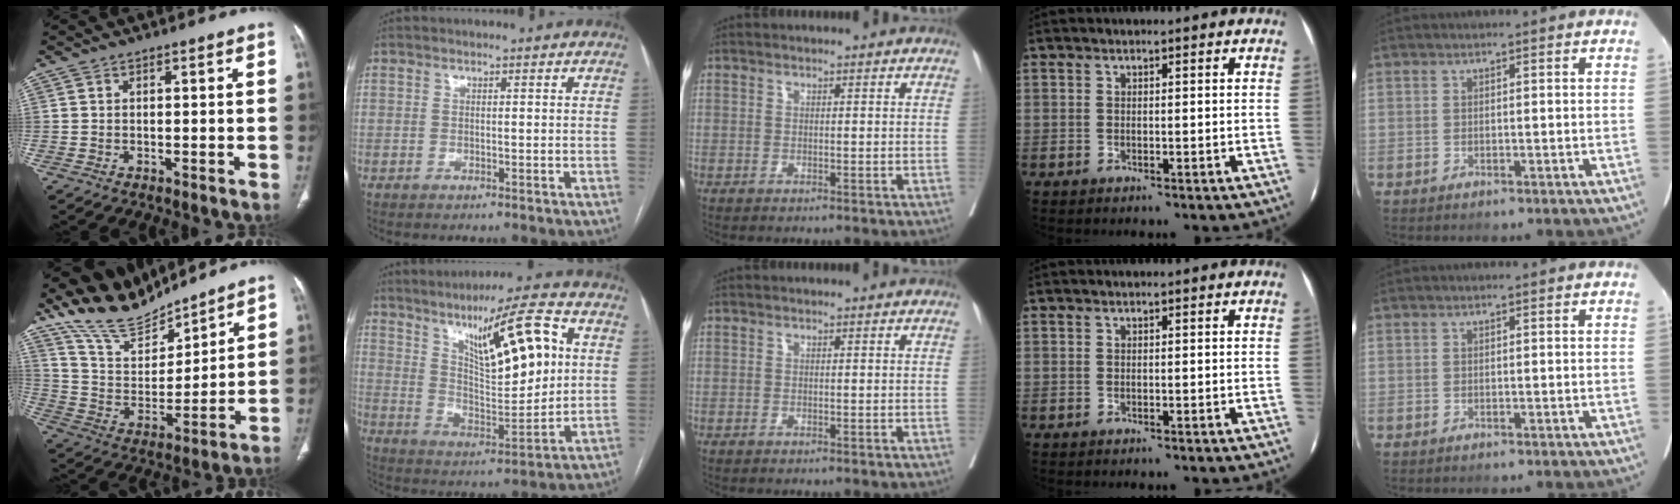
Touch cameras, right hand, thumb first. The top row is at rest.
{"thumb": {"total": 15.4, "force": [13.8, 4.8, 4.7], "torque": [-0.056, -0.082, 0.269]}, "index": {"total": 16.2, "force": [6.0, 3.6, 14.6], "torque": [-0.233, 0.010, 0.109]}}